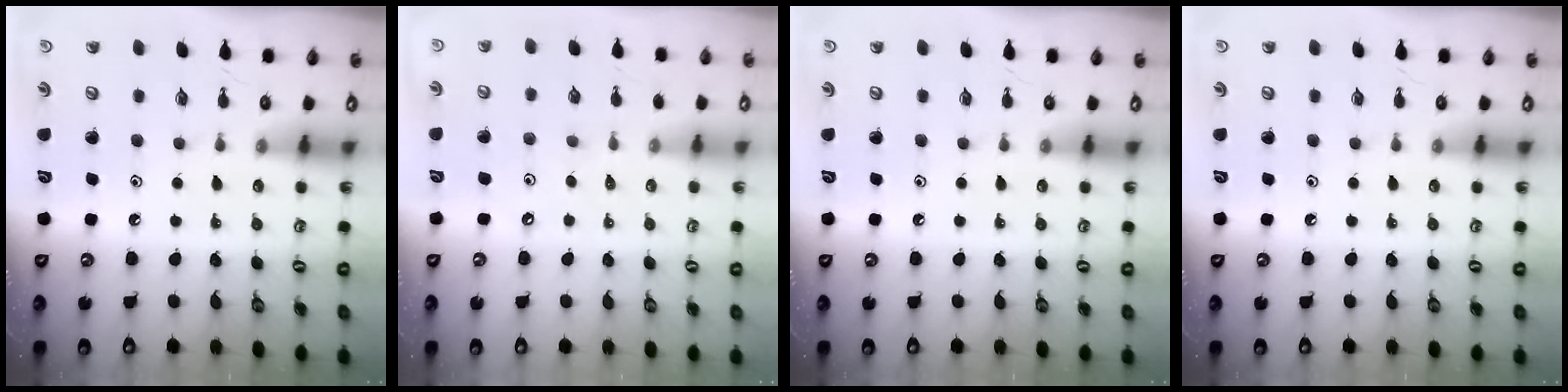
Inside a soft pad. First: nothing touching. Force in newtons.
{"total": 2.5, "press": 2.5, "slide": 0.5}
{"total": 0.0}
{"total": 0.0}